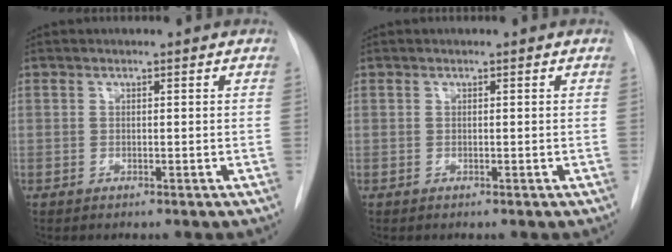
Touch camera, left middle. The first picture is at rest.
{"total": 0.0}